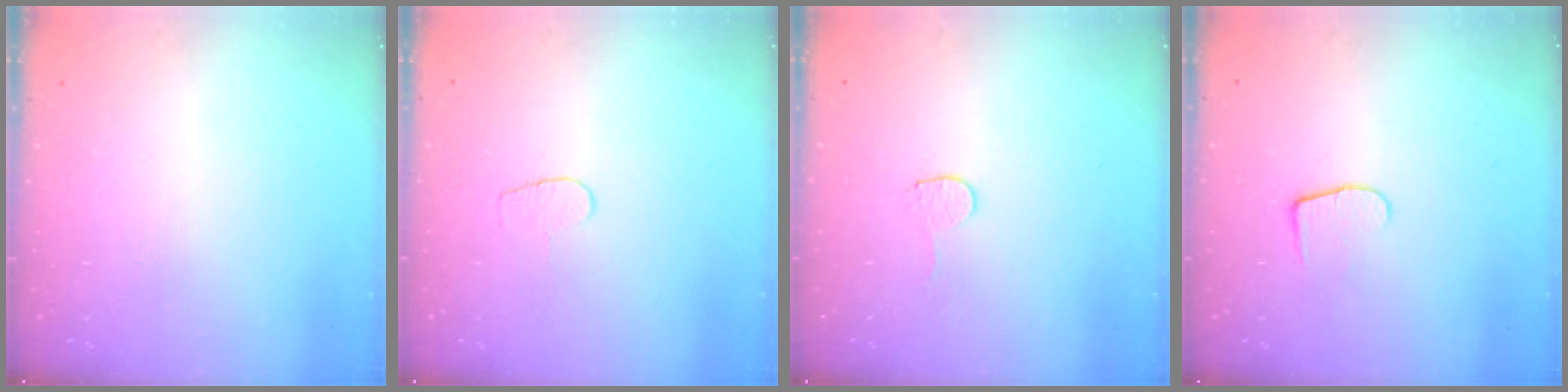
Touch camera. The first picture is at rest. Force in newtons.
{"total": 3.7, "press": 3.7, "slide": 0.3}
{"total": 2.9, "press": 2.9, "slide": 0.3}
{"total": 6.1, "press": 6.0, "slide": 0.6}